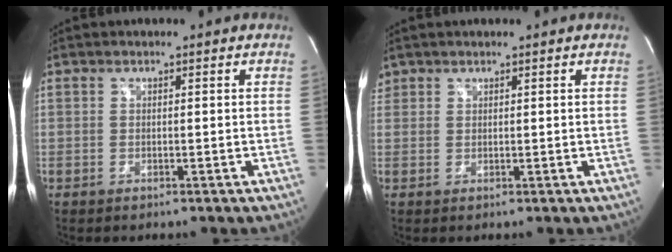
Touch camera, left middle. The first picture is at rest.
{"total": 1.6, "force": [1.2, 1.1, 0.0], "torque": [0.002, 0.013, 0.023]}